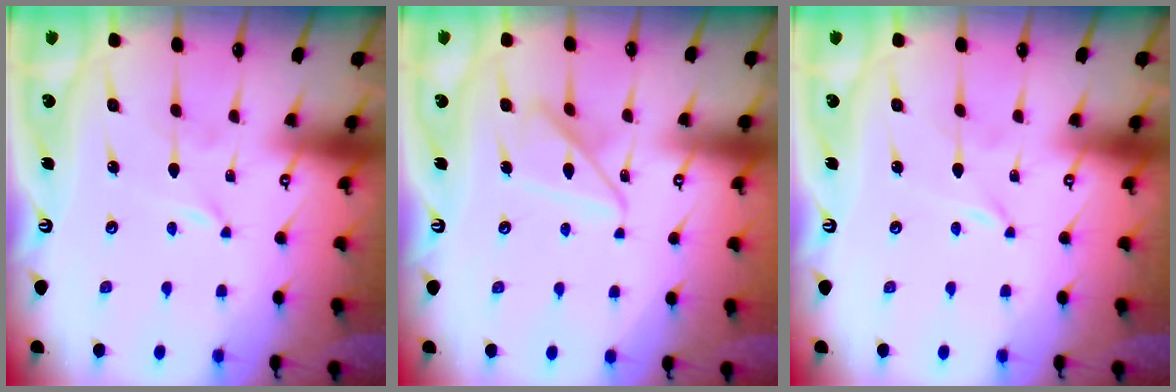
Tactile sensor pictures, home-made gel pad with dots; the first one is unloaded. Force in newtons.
{"total": 12.1, "press": 12.1, "slide": 1.2}
{"total": 0.0}